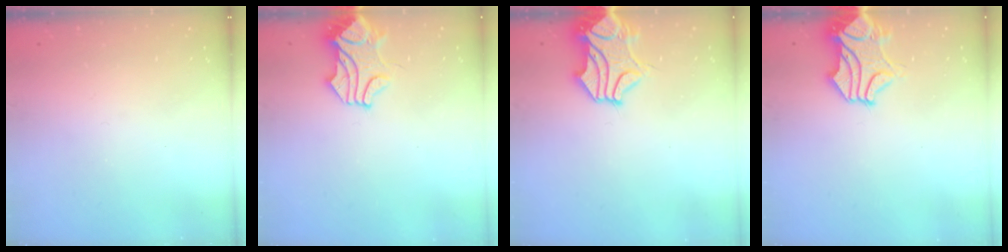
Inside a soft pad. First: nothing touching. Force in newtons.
{"total": 1.8, "press": 1.7, "slide": 0.5}
{"total": 2.4, "press": 2.0, "slide": 1.3}
{"total": 1.7, "press": 1.1, "slide": 1.2}